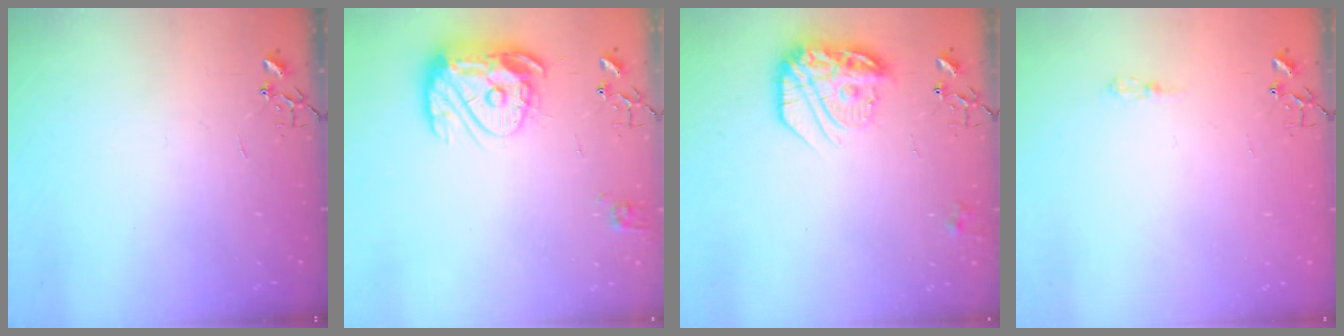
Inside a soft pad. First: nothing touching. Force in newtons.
{"total": 15.4, "press": 15.3, "slide": 1.3}
{"total": 17.3, "press": 17.3, "slide": 1.3}
{"total": 6.5, "press": 6.5, "slide": 0.6}